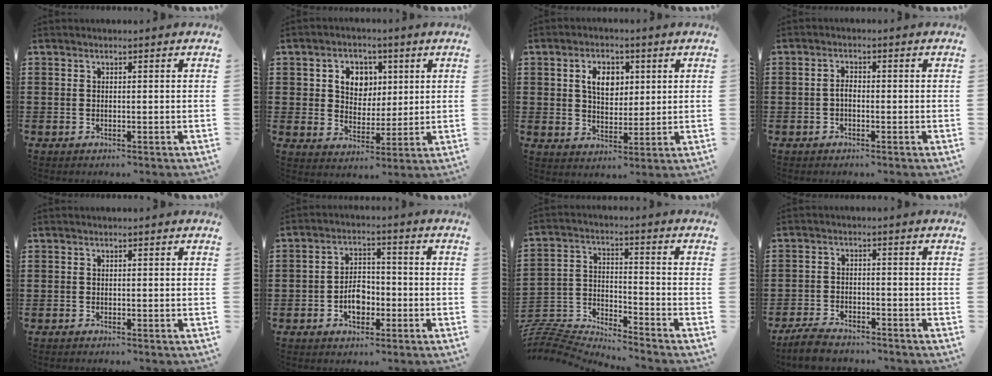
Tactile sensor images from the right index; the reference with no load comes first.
{"total": 5.9, "force": [1.8, 5.0, 2.5], "torque": [-0.058, 0.013, 0.026]}
{"total": 5.6, "force": [1.5, 3.8, 3.8], "torque": [-0.081, 0.013, 0.021]}
{"total": 1.7, "force": [-0.6, 0.9, 1.3], "torque": [-0.035, -0.001, -0.014]}
{"total": 0.6, "force": [-0.6, 0.0, 0.0], "torque": [0.000, -0.001, -0.013]}
{"total": 5.0, "force": [-1.8, 3.3, 3.3], "torque": [-0.052, 0.000, -0.038]}
{"total": 7.0, "force": [-7.0, 0.2, 0.4], "torque": [-0.035, -0.008, -0.151]}
{"total": 4.2, "force": [-4.0, 0.9, 0.9], "torque": [-0.030, 0.005, -0.086]}